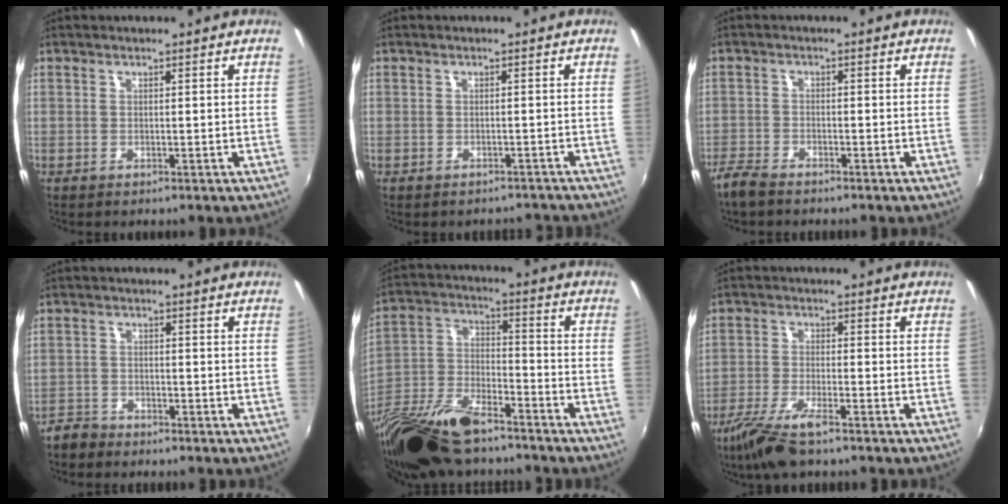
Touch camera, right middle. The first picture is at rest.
{"total": 4.8, "force": [-4.4, 1.7, 0.9], "torque": [-0.013, 0.000, -0.046]}
{"total": 4.1, "force": [-3.6, 1.0, 1.6], "torque": [-0.052, -0.011, -0.075]}
{"total": 3.5, "force": [-3.2, 1.5, 0.4], "torque": [-0.020, 0.002, -0.064]}
{"total": 21.2, "force": [-15.5, 7.8, 12.1], "torque": [-0.270, -0.035, -0.285]}
{"total": 8.6, "force": [-6.2, 1.6, 5.7], "torque": [-0.134, -0.022, -0.121]}